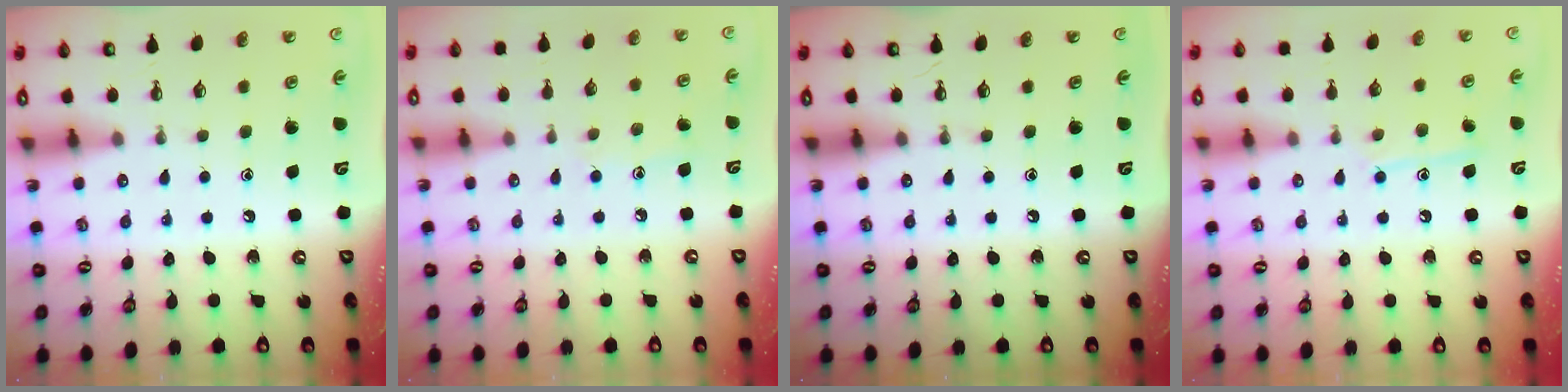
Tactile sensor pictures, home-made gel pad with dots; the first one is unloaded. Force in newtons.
{"total": 5.2, "press": 5.2, "slide": 0.5}
{"total": 0.0}
{"total": 9.2, "press": 9.1, "slide": 0.7}